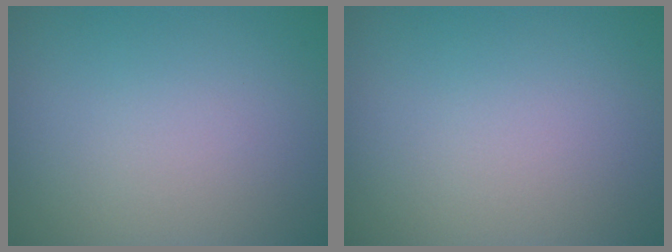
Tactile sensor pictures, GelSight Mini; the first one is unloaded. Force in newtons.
{"total": 0.0}